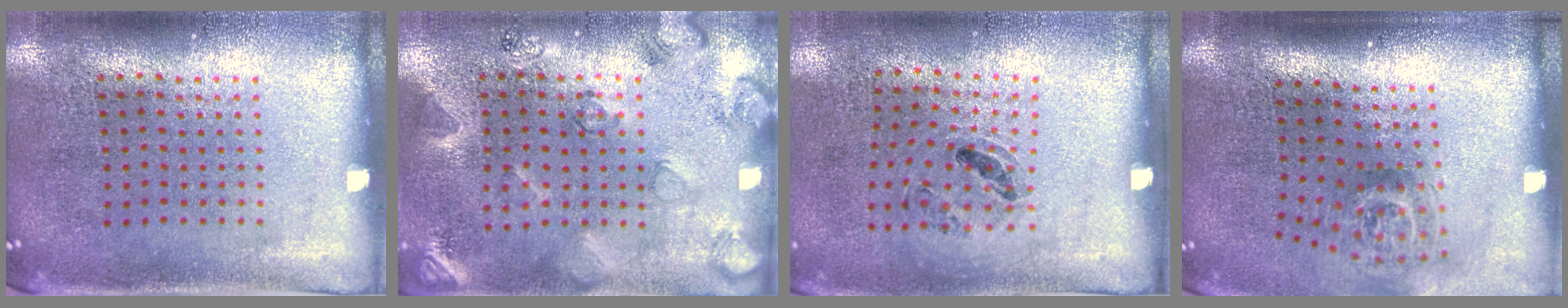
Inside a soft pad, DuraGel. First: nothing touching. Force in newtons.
{"total": 2.1, "press": 2.0, "slide": 0.8}
{"total": 1.0, "press": 0.8, "slide": 0.5}
{"total": 1.9, "press": 1.2, "slide": 1.4}